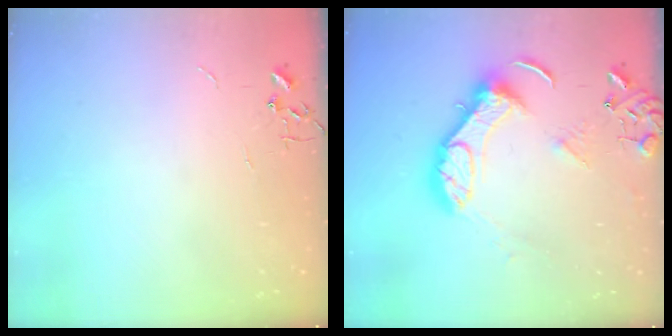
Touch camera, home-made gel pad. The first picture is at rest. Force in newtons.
{"total": 14.2, "press": 14.1, "slide": 1.4}